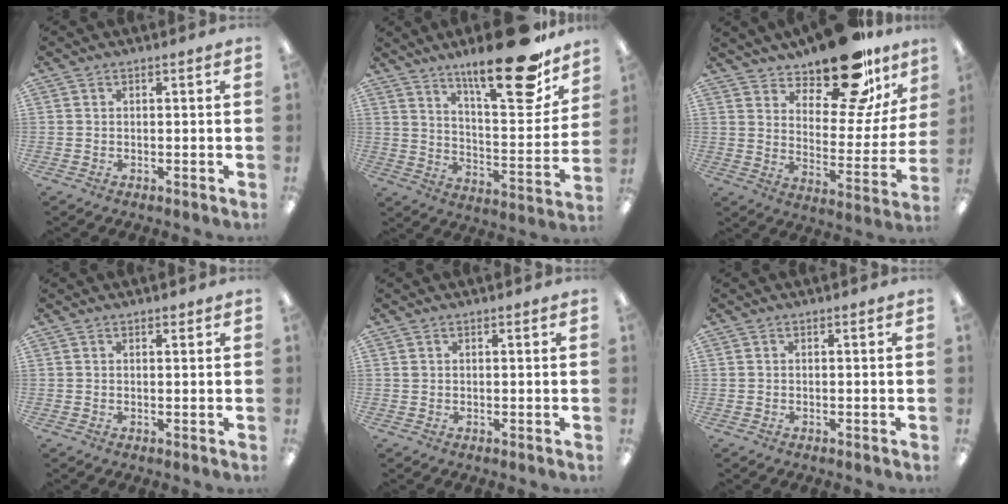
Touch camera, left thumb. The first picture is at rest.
{"total": 22.7, "force": [16.5, 6.3, 14.3], "torque": [-0.205, -0.113, 0.265]}
{"total": 20.1, "force": [15.9, 7.0, 10.1], "torque": [-0.144, -0.117, 0.267]}
{"total": 1.0, "force": [0.8, 0.4, 0.4], "torque": [-0.001, -0.003, 0.013]}
{"total": 0.6, "force": [0.4, 0.4, 0.2], "torque": [-0.004, 0.003, 0.006]}
{"total": 0.0}